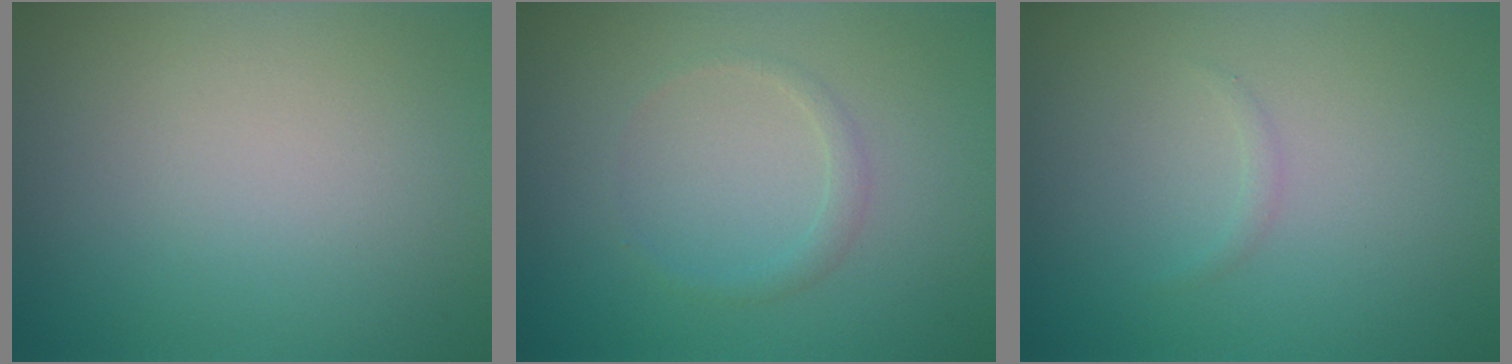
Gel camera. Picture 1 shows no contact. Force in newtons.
{"total": 1.1, "press": 1.1, "slide": 0.0}
{"total": 0.5, "press": 0.5, "slide": 0.0}